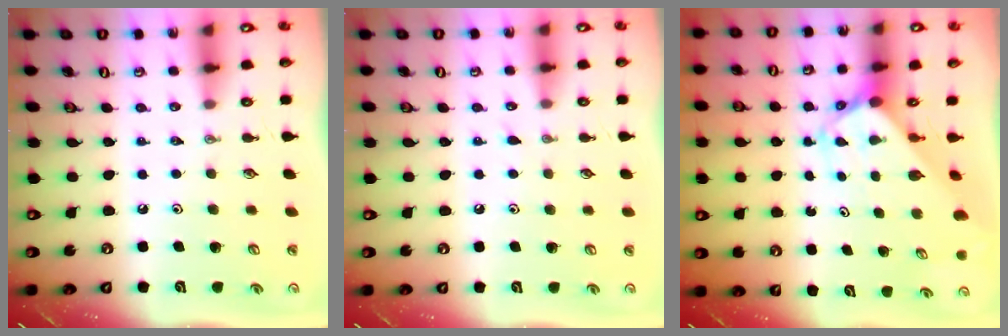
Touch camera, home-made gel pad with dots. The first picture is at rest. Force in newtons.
{"total": 4.2, "press": 4.2, "slide": 0.6}
{"total": 2.8, "press": 2.8, "slide": 0.3}